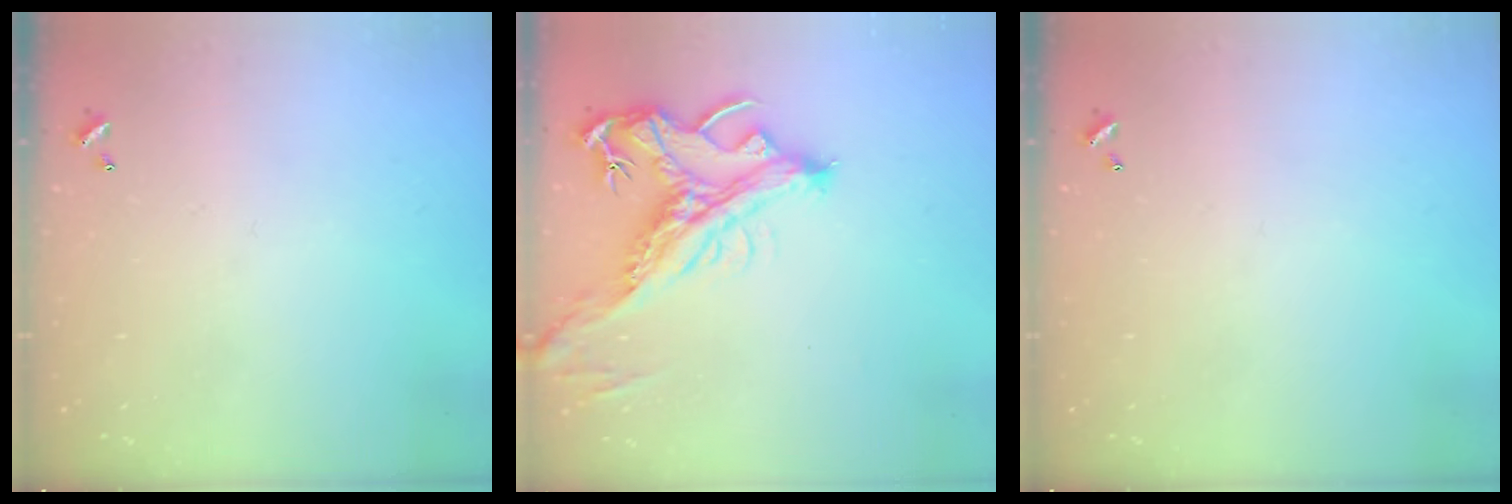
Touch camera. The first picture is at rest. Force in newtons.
{"total": 4.9, "press": 4.7, "slide": 1.6}
{"total": 0.0}